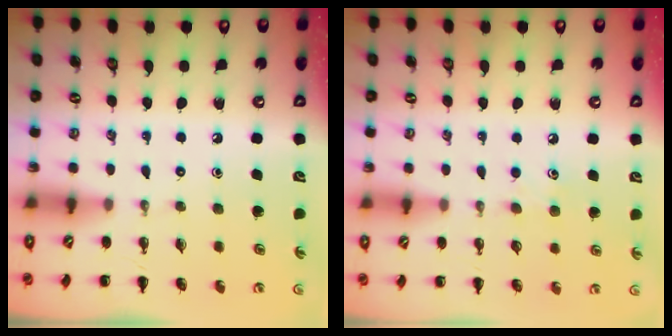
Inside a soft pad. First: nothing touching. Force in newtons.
{"total": 5.1, "press": 4.8, "slide": 1.6}